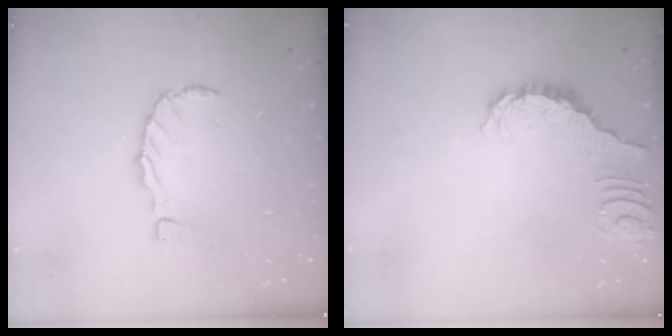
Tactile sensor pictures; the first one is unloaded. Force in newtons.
{"total": 0.9, "press": 0.8, "slide": 0.2}